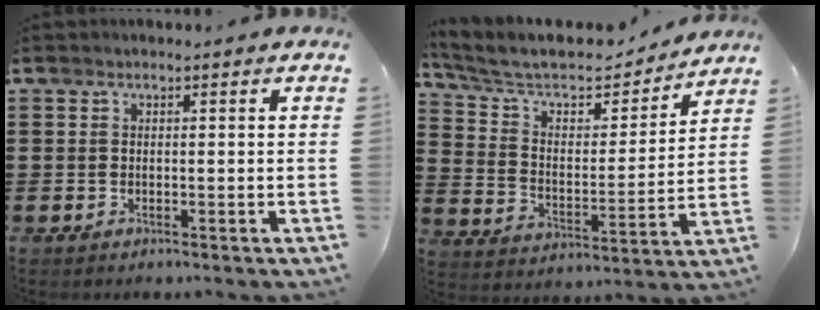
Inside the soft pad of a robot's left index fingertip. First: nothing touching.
{"total": 7.7, "force": [6.5, 2.8, 3.0], "torque": [-0.083, -0.041, 0.107]}